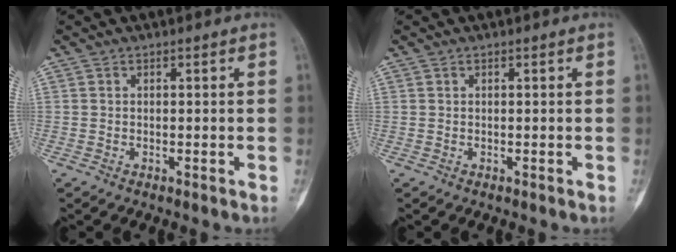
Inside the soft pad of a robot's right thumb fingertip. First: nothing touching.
{"total": 0.0}